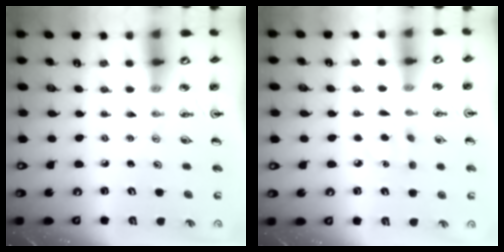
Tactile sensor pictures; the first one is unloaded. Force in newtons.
{"total": 6.1, "press": 6.1, "slide": 0.7}